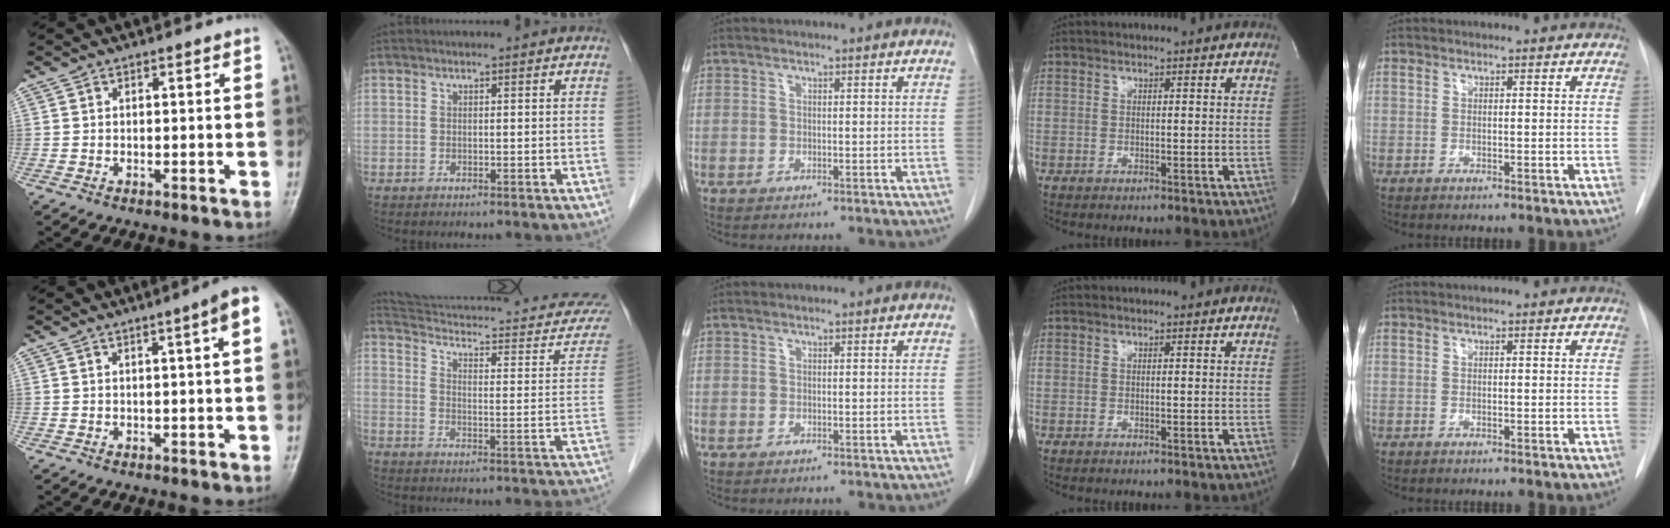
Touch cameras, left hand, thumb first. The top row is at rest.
{"thumb": {"total": 4.2, "force": [1.3, -0.1, 4.0], "torque": [-0.054, 0.002, 0.017]}, "index": {"total": 26.2, "force": [25.3, 1.5, 6.9], "torque": [-0.098, -0.108, 0.315]}}